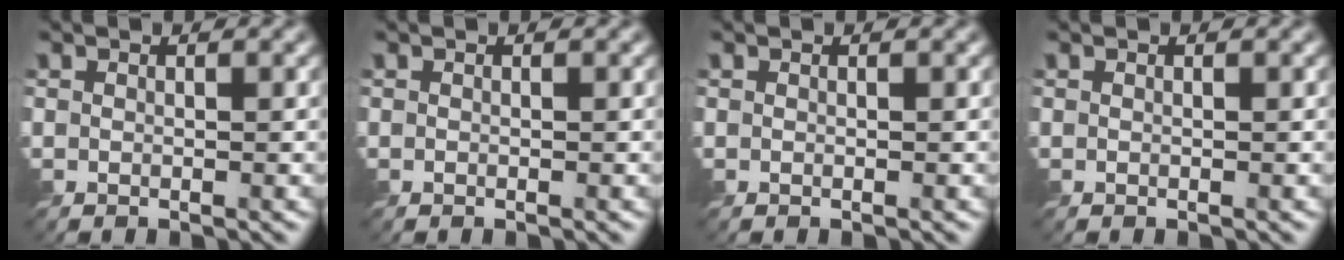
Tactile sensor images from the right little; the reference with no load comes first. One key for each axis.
{"total": 0.0}
{"total": 0.0}
{"total": 0.0}